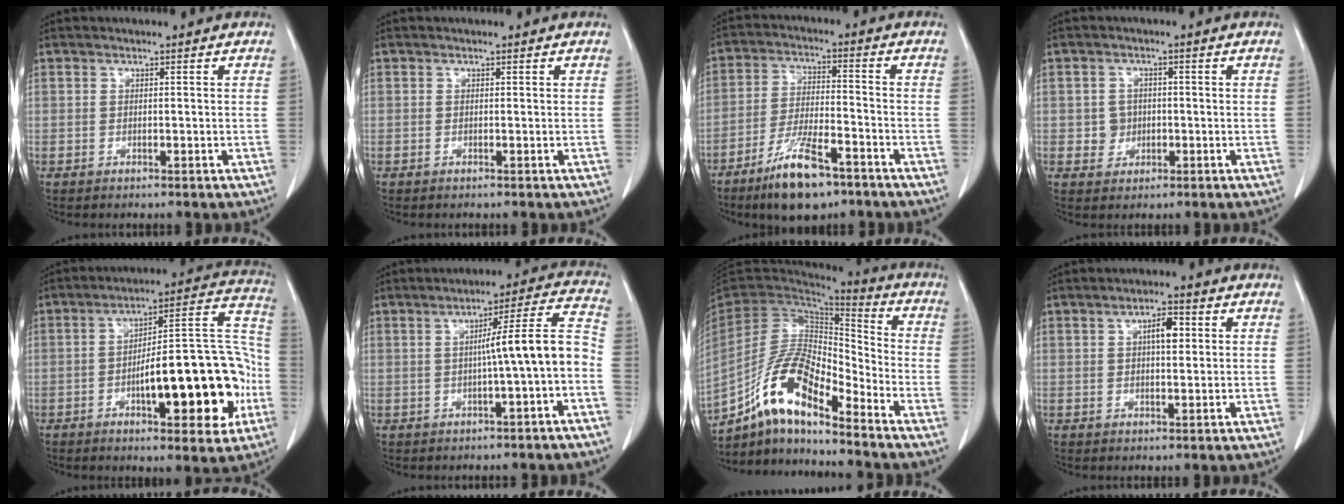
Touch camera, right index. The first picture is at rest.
{"total": 0.0}
{"total": 11.0, "force": [-7.4, 2.6, 7.7], "torque": [-0.150, -0.016, -0.130]}
{"total": 2.8, "force": [-0.3, 2.7, 0.7], "torque": [-0.003, 0.007, 0.000]}
{"total": 21.1, "force": [-5.7, 5.8, 19.5], "torque": [-0.243, 0.040, -0.070]}
{"total": 8.7, "force": [-1.8, -0.5, 8.5], "torque": [-0.117, 0.026, -0.026]}
{"total": 14.5, "force": [-9.7, 3.7, 10.0], "torque": [-0.200, 0.016, -0.180]}
{"total": 3.8, "force": [0.9, 1.3, 3.5], "torque": [-0.057, 0.007, 0.014]}